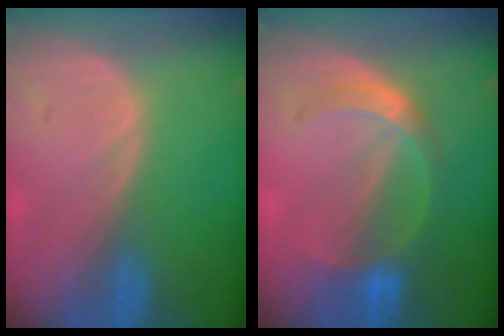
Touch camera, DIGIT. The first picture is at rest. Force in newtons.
{"total": 5.9, "press": 5.4, "slide": 2.4}